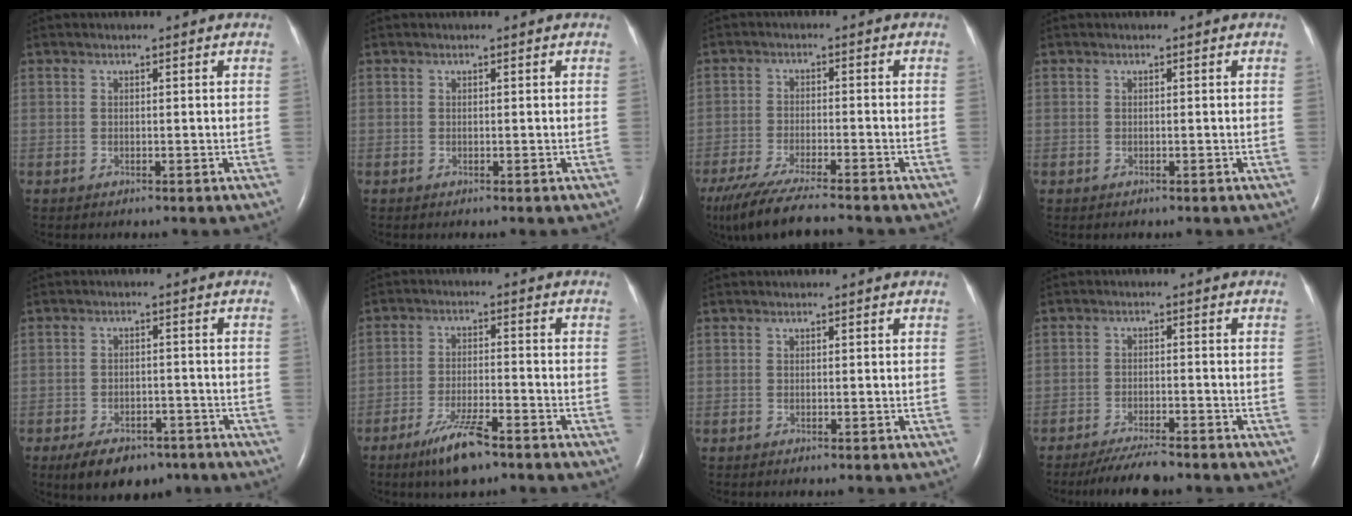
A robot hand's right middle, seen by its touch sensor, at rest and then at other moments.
{"total": 0.0}
{"total": 11.6, "force": [-10.0, 0.7, 5.9], "torque": [-0.101, -0.031, -0.165]}
{"total": 0.0}
{"total": 9.1, "force": [-6.5, 4.7, 4.4], "torque": [-0.065, 0.004, -0.094]}
{"total": 7.4, "force": [-5.2, 1.2, 5.1], "torque": [-0.104, -0.011, -0.090]}
{"total": 0.0}
{"total": 6.1, "force": [-5.5, 0.6, 2.6], "torque": [-0.048, -0.018, -0.094]}